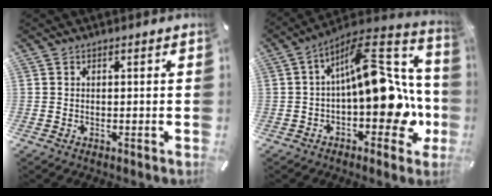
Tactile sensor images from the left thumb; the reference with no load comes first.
{"total": 17.7, "force": [-0.4, 9.5, 15.0], "torque": [-0.189, -0.003, -0.002]}